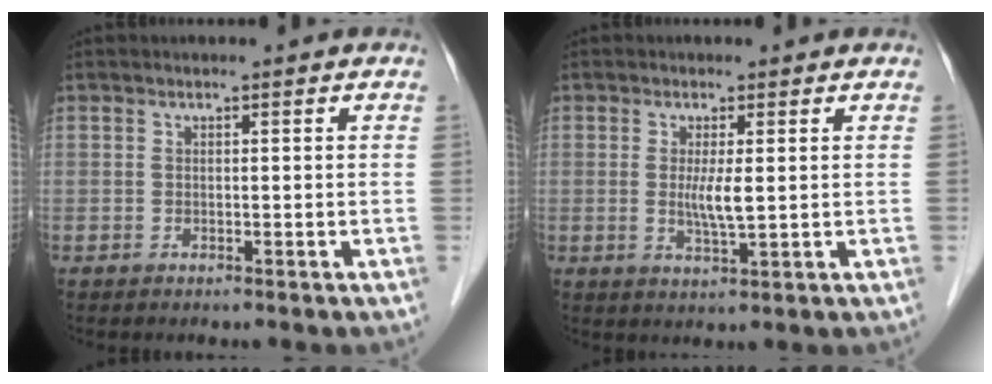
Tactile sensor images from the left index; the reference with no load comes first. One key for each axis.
{"total": 3.5, "fx": 0.3, "fy": 0.3, "fz": 3.5, "tx": -0.070, "ty": -0.007, "tz": 0.008}